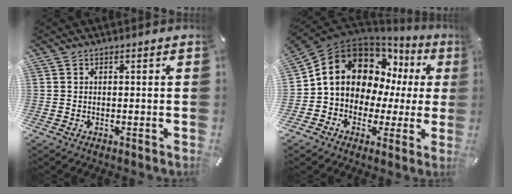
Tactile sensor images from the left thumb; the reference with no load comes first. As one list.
[{"total": 15.8, "force": [4.2, 12.9, 8.0], "torque": [-0.153, -0.020, 0.081]}]